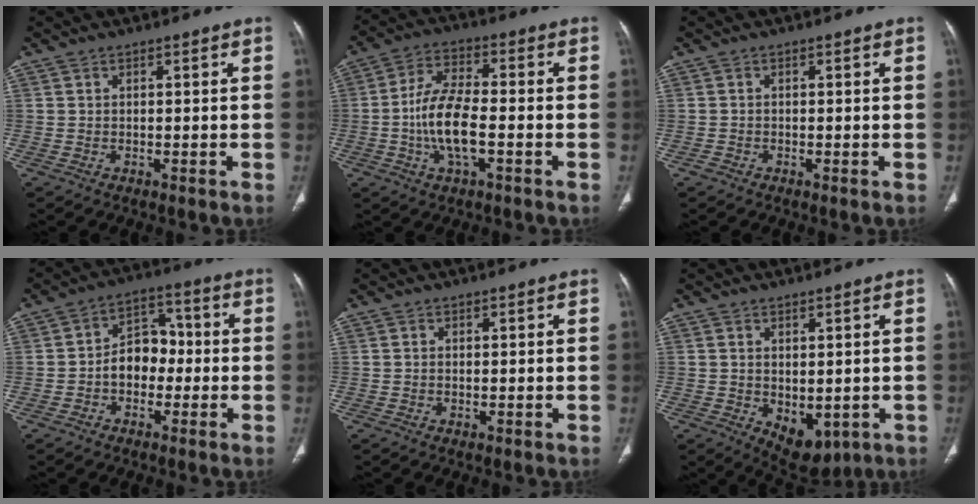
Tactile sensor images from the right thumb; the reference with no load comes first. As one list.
[{"total": 10.8, "force": [-2.4, 4.2, 9.6], "torque": [-0.192, 0.019, -0.050]}, {"total": 0.6, "force": [-0.4, 0.3, 0.3], "torque": [-0.004, 0.000, -0.011]}, {"total": 8.1, "force": [-1.4, 6.1, 5.2], "torque": [-0.044, 0.037, -0.037]}, {"total": 0.0}, {"total": 7.4, "force": [-1.5, 4.5, 5.6], "torque": [-0.058, -0.007, 0.002]}]